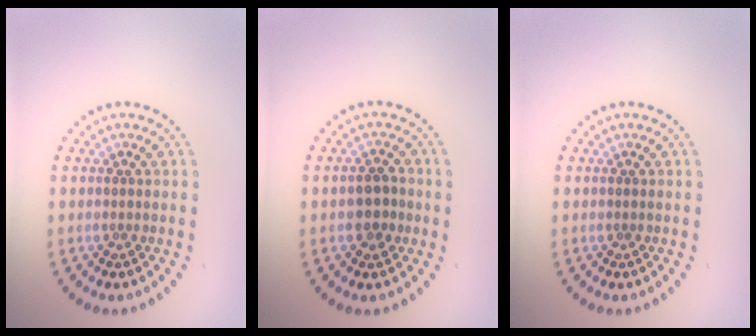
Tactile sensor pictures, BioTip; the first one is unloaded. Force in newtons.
{"total": 2.3, "press": 2.3, "slide": 0.5}
{"total": 0.0}